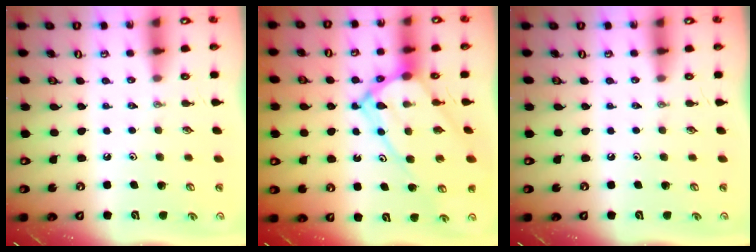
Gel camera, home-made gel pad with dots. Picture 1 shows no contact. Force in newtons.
{"total": 15.7, "press": 15.6, "slide": 1.4}
{"total": 0.0}